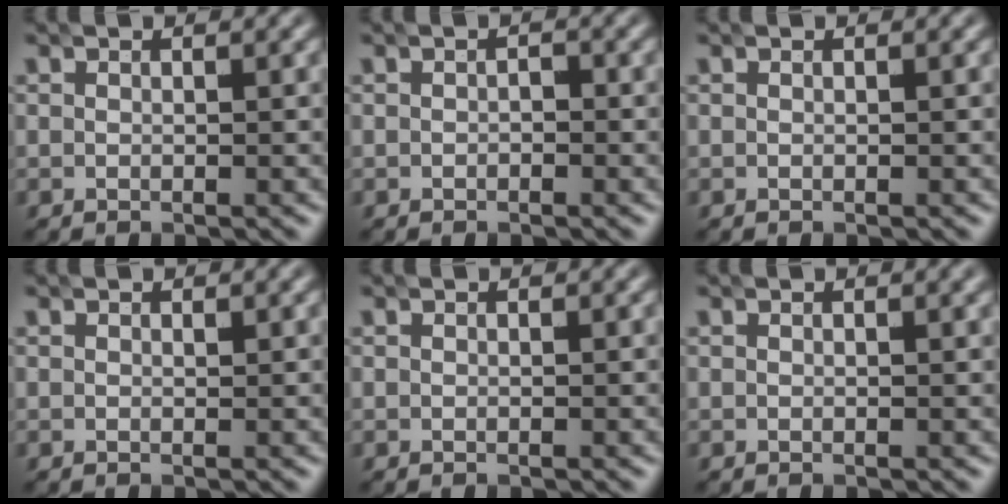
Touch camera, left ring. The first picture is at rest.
{"total": 0.6, "force": [-0.2, 0.4, 0.5], "torque": [-0.006, 0.000, -0.002]}
{"total": 0.0}
{"total": 0.0}
{"total": 0.0}
{"total": 0.6, "force": [0.4, 0.1, 0.5], "torque": [-0.004, 0.004, 0.005]}